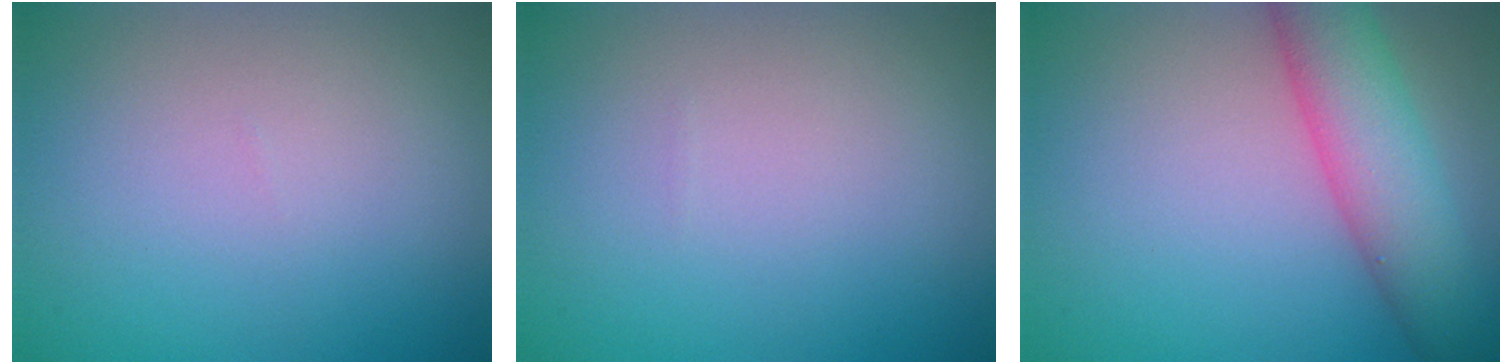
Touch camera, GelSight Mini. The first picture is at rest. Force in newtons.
{"total": 0.0}
{"total": 7.2, "press": 7.2, "slide": 0.3}